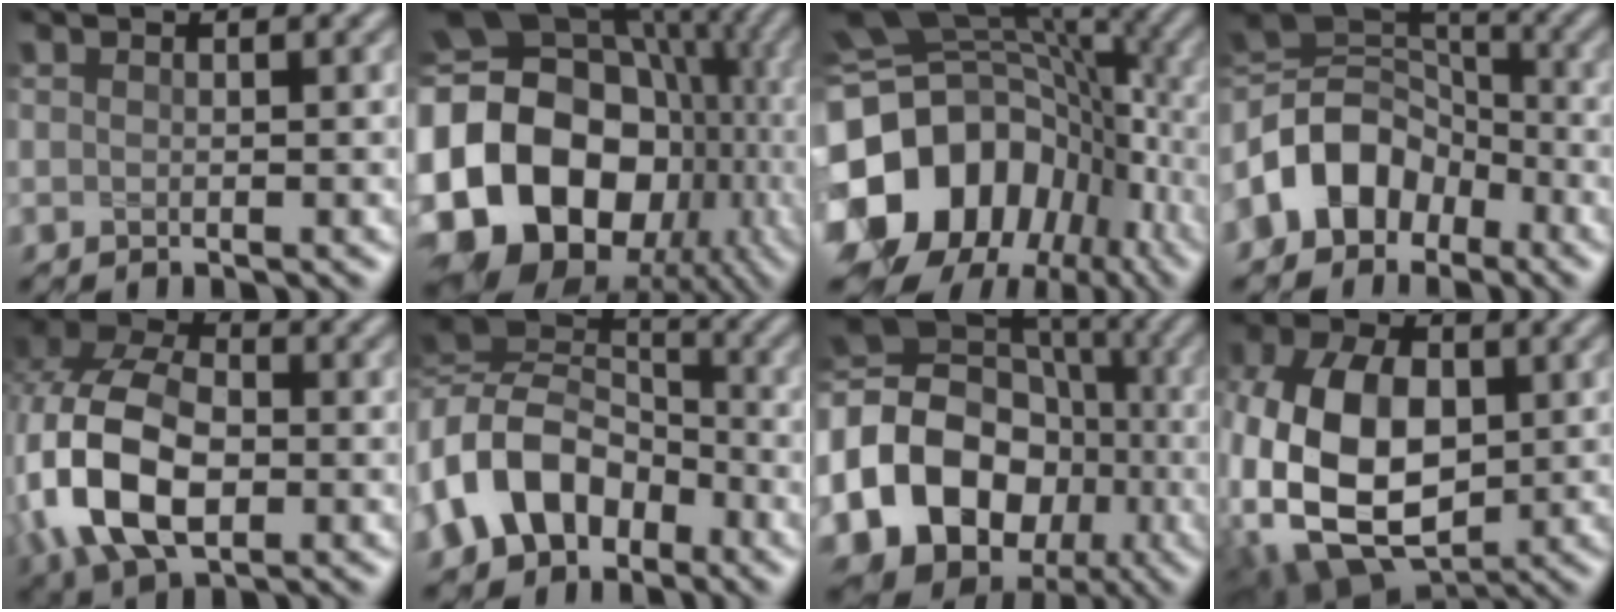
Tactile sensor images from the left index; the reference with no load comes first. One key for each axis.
{"total": 21.4, "fx": -3.8, "fy": 17.0, "fz": 12.5, "tx": -0.241, "ty": -0.012, "tz": -0.067}
{"total": 19.1, "fx": -6.3, "fy": 14.8, "fz": 10.2, "tx": -0.220, "ty": -0.018, "tz": -0.093}
{"total": 7.7, "fx": -3.5, "fy": 5.7, "fz": 3.8, "tx": -0.056, "ty": 0.013, "tz": -0.079}
{"total": 12.1, "fx": -2.2, "fy": 7.9, "fz": 8.8, "tx": -0.213, "ty": -0.009, "tz": -0.054}
{"total": 10.9, "fx": -3.5, "fy": 8.0, "fz": 6.6, "tx": -0.139, "ty": 0.003, "tz": -0.081}
{"total": 19.3, "fx": -4.5, "fy": 16.1, "fz": 9.5, "tx": -0.193, "ty": -0.004, "tz": -0.093}
{"total": 12.4, "fx": -1.4, "fy": 7.9, "fz": 9.4, "tx": -0.213, "ty": -0.008, "tz": -0.033}